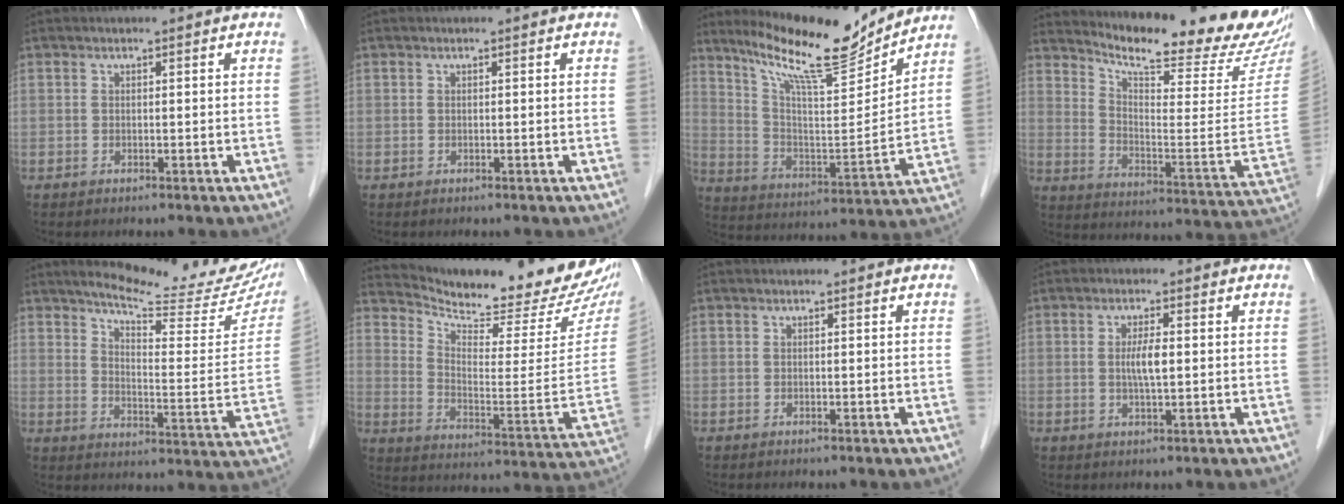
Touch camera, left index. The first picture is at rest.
{"total": 0.0}
{"total": 15.8, "force": [14.0, 1.2, 7.2], "torque": [-0.135, -0.018, 0.238]}
{"total": 22.6, "force": [21.3, 1.2, 7.3], "torque": [-0.123, -0.111, 0.273]}
{"total": 19.7, "force": [17.3, 2.5, 9.1], "torque": [-0.121, -0.057, 0.214]}
{"total": 21.7, "force": [20.7, 2.9, 6.0], "torque": [-0.102, -0.088, 0.277]}
{"total": 0.0}
{"total": 3.3, "force": [0.1, 0.5, 3.3], "torque": [-0.061, -0.003, 0.001]}